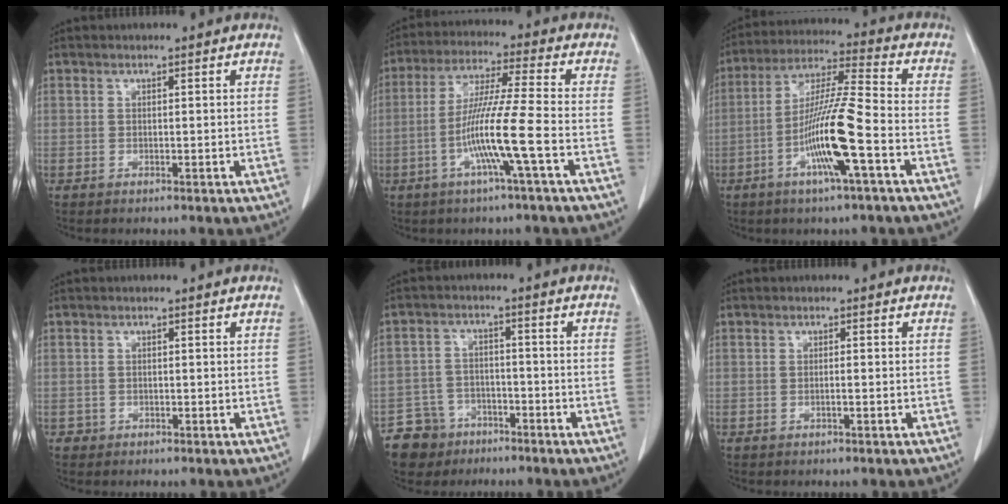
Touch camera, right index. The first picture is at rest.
{"total": 11.3, "force": [-3.6, -1.0, 10.6], "torque": [-0.207, -0.008, -0.073]}
{"total": 13.5, "force": [-4.7, 0.2, 12.6], "torque": [-0.247, 0.000, -0.090]}
{"total": 1.4, "force": [-0.5, 1.3, 0.1], "torque": [0.000, 0.005, -0.008]}
{"total": 8.1, "force": [-5.3, 6.0, 0.8], "torque": [-0.023, 0.007, -0.090]}
{"total": 0.9, "force": [-0.2, 0.2, 0.8], "torque": [-0.020, 0.003, -0.003]}